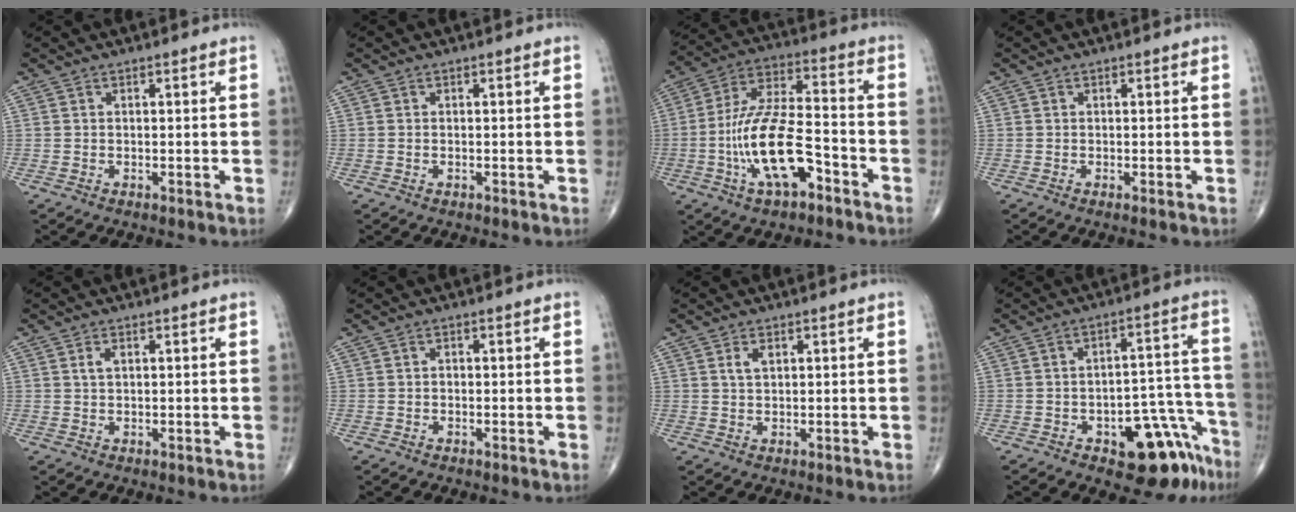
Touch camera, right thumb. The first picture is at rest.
{"total": 0.0}
{"total": 16.4, "force": [-6.1, 6.6, 13.8], "torque": [-0.263, 0.043, -0.107]}
{"total": 0.0}
{"total": 1.6, "force": [0.5, 0.9, 1.2], "torque": [-0.025, 0.003, 0.011]}
{"total": 0.5, "force": [-0.1, 0.4, 0.3], "torque": [-0.001, 0.002, -0.003]}
{"total": 2.2, "force": [0.9, 1.3, 1.6], "torque": [-0.030, 0.001, 0.018]}
{"total": 13.0, "force": [-7.7, 6.1, 8.5], "torque": [-0.055, 0.075, -0.098]}